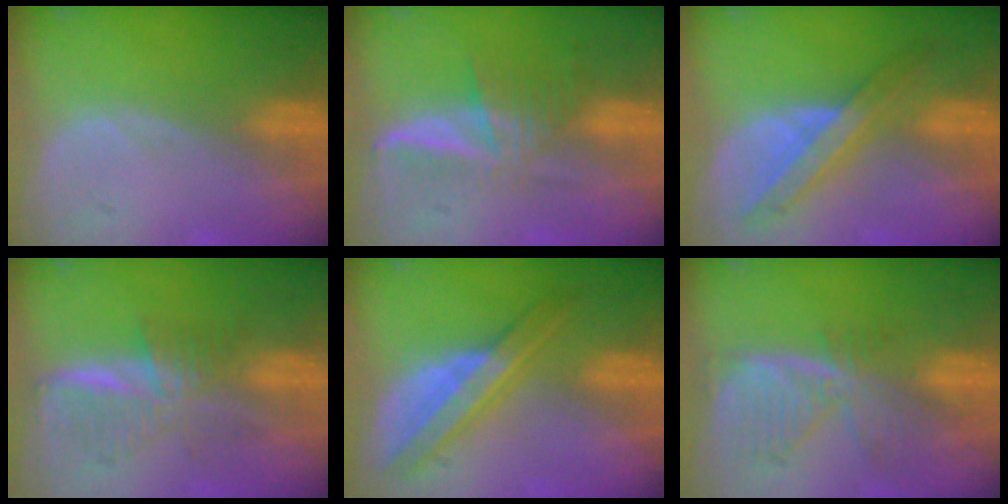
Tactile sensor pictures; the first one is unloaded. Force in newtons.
{"total": 6.0, "press": 5.3, "slide": 2.7}
{"total": 6.3, "press": 6.3, "slide": 0.3}
{"total": 6.0, "press": 6.0, "slide": 0.1}
{"total": 6.9, "press": 6.9, "slide": 0.2}
{"total": 7.6, "press": 6.8, "slide": 3.5}